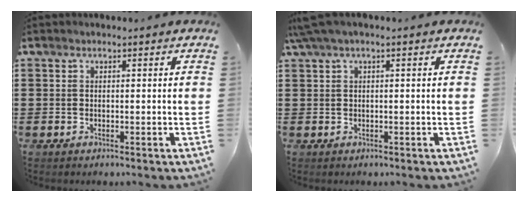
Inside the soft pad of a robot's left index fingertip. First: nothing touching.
{"total": 1.7, "force": [0.2, 0.2, 1.7], "torque": [-0.038, -0.003, 0.001]}